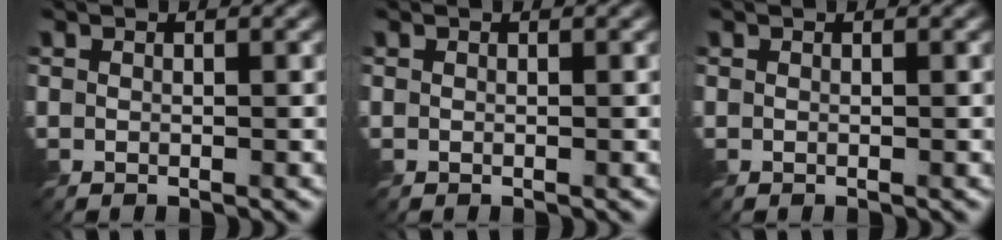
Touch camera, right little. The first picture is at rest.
{"total": 0.0}
{"total": 0.0}